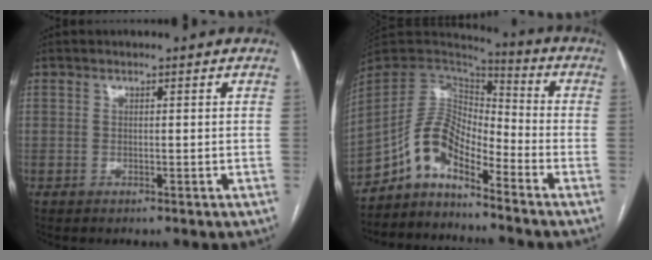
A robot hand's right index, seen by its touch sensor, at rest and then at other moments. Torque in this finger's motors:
{"motor_torque": [1.14, -1.00, 0.47, 0.11]}